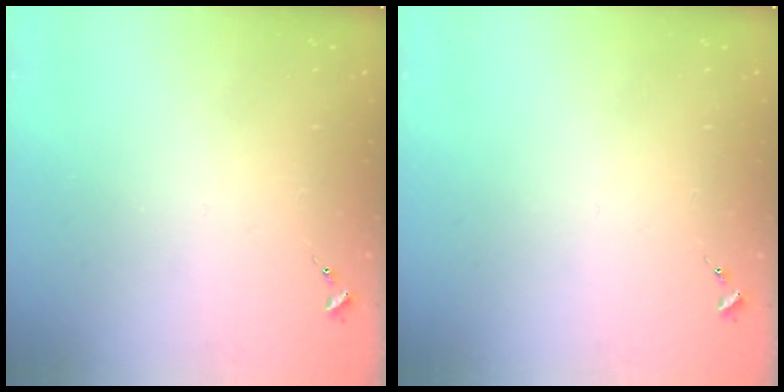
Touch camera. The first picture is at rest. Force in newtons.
{"total": 0.0}